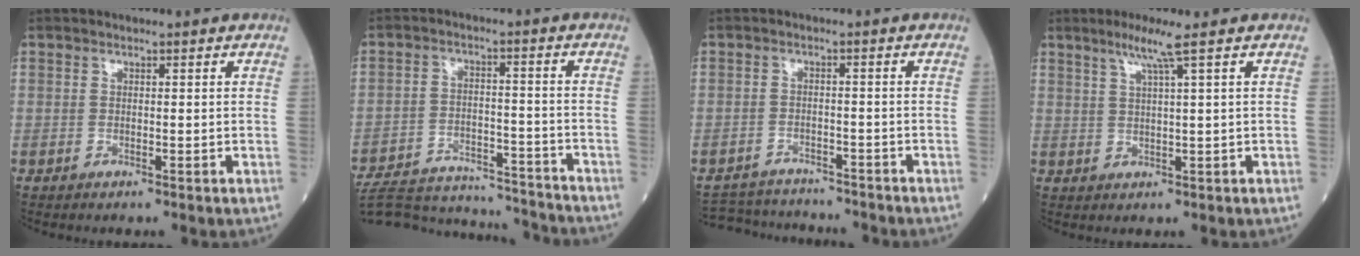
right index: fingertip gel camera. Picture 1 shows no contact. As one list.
[{"total": 19.6, "force": [-18.8, 3.2, 4.5], "torque": [-0.110, 0.000, -0.275]}, {"total": 9.0, "force": [-8.6, 2.4, 1.2], "torque": [-0.018, 0.011, -0.126]}, {"total": 3.9, "force": [2.3, -1.1, 3.0], "torque": [-0.064, -0.002, 0.048]}]